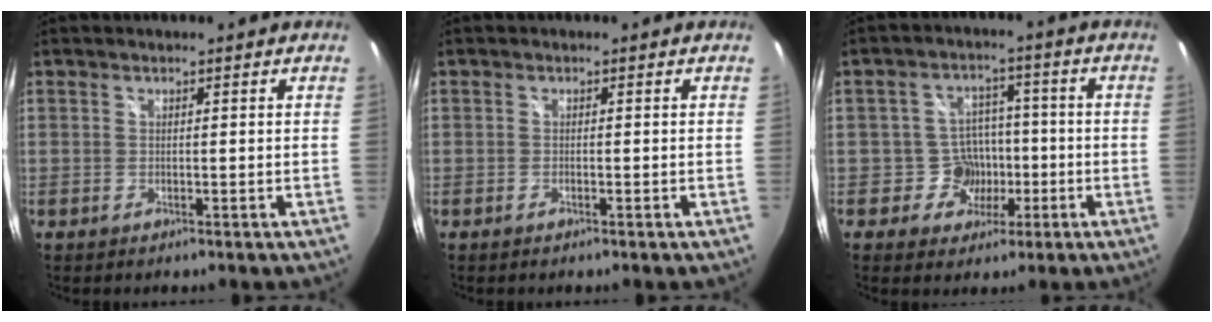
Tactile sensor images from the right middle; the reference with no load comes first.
{"total": 0.5, "force": [-0.4, 0.1, 0.3], "torque": [-0.002, -0.001, -0.009]}
{"total": 6.5, "force": [-2.0, 6.1, 0.8], "torque": [-0.018, 0.024, -0.025]}